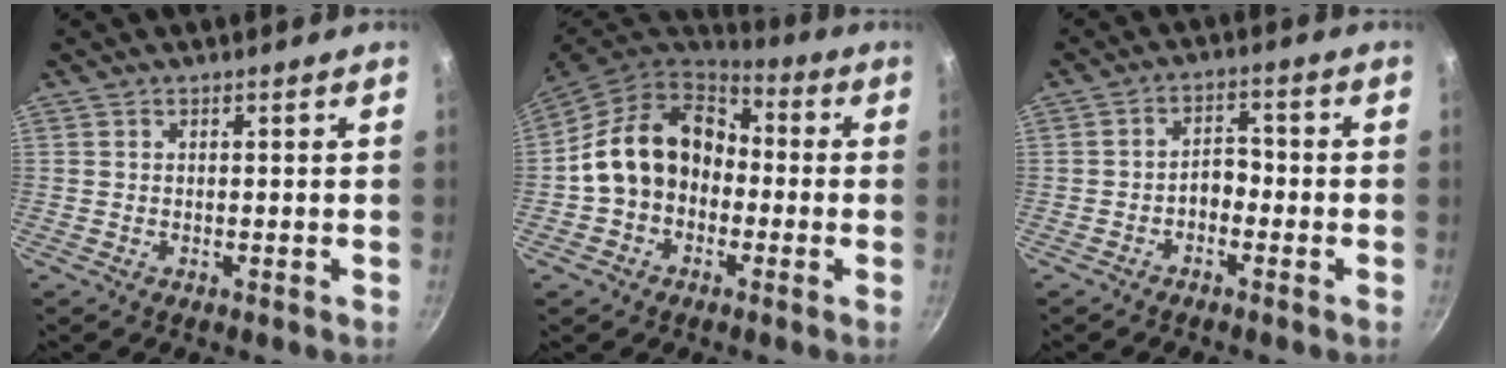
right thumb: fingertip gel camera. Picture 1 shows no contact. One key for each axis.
{"total": 15.2, "fx": -0.9, "fy": 12.2, "fz": 9.1, "tx": -0.127, "ty": 0.052, "tz": -0.029}
{"total": 3.6, "fx": -1.7, "fy": 2.3, "fz": 2.2, "tx": -0.016, "ty": 0.026, "tz": -0.032}